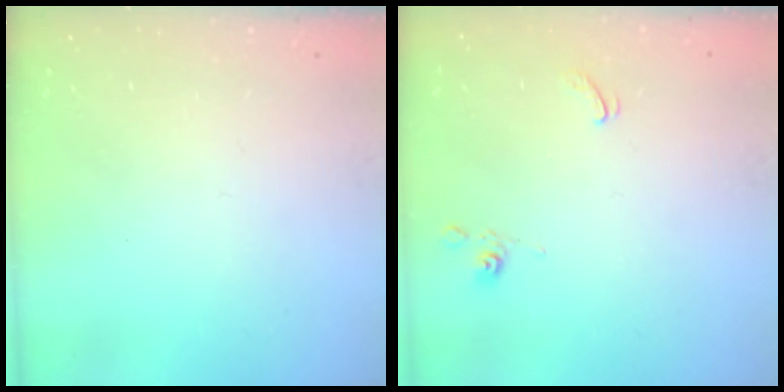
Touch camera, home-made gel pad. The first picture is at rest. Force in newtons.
{"total": 2.4, "press": 2.3, "slide": 0.4}